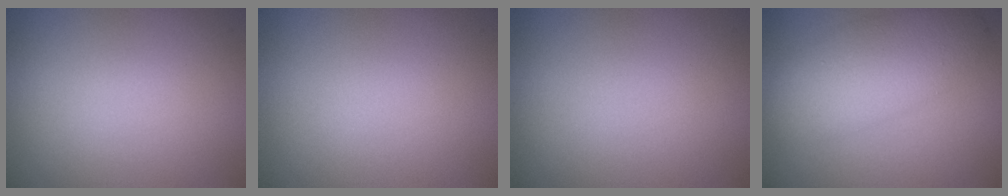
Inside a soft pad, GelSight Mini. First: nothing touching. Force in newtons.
{"total": 0.0}
{"total": 0.0}
{"total": 5.0, "press": 5.0, "slide": 0.1}